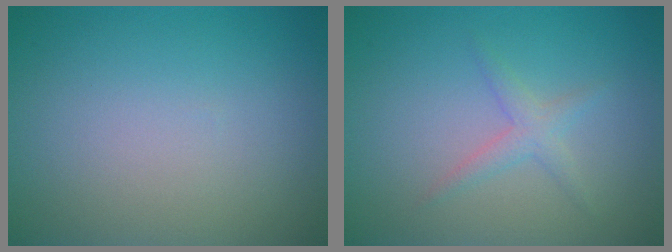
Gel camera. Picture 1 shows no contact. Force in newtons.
{"total": 1.6, "press": 1.6, "slide": 0.1}